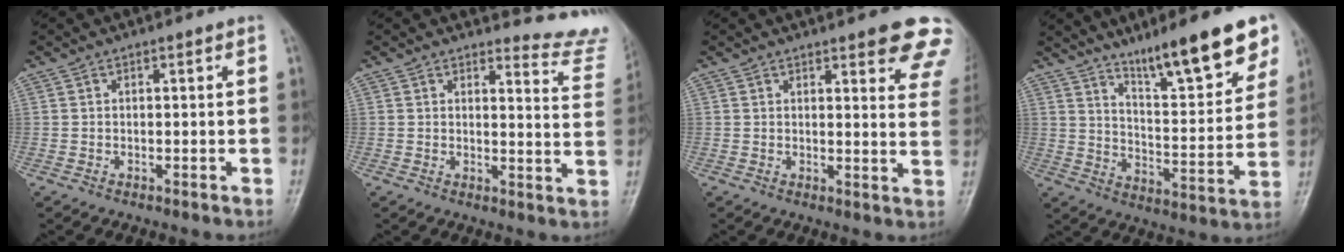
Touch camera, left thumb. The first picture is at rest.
{"total": 9.6, "force": [9.5, 0.5, -1.1], "torque": [0.041, -0.135, 0.084]}
{"total": 12.3, "force": [8.8, 3.4, 7.9], "torque": [-0.056, -0.039, 0.083]}
{"total": 16.4, "force": [11.3, 3.3, 11.4], "torque": [-0.141, -0.065, 0.184]}